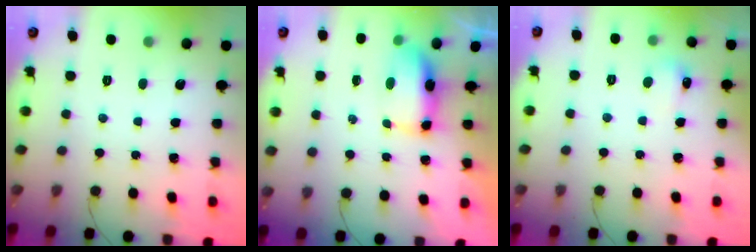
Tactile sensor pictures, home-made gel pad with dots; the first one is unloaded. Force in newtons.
{"total": 7.4, "press": 7.2, "slide": 1.8}
{"total": 5.5, "press": 5.2, "slide": 1.8}